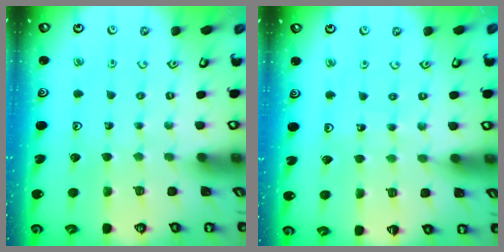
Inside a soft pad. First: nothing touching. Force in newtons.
{"total": 3.3, "press": 3.2, "slide": 0.4}